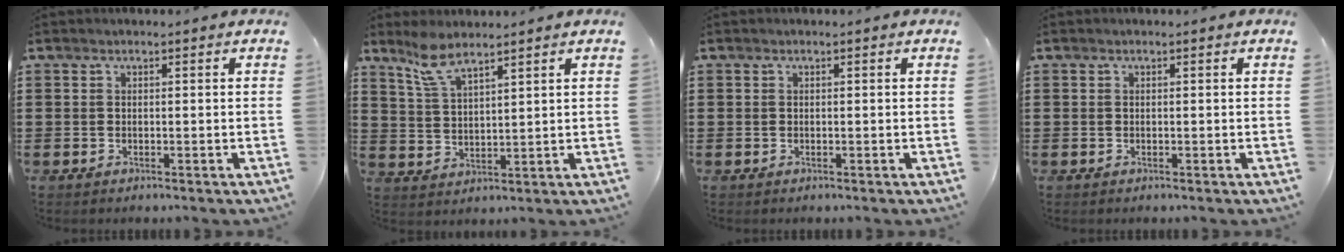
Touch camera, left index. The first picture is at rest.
{"total": 6.0, "force": [4.8, 1.3, 3.3], "torque": [-0.078, -0.006, 0.089]}
{"total": 0.0}
{"total": 0.0}